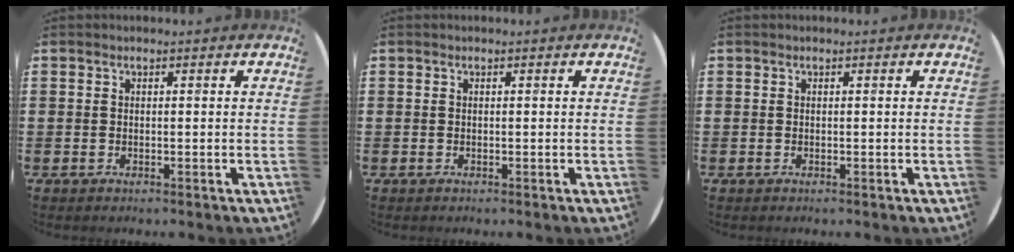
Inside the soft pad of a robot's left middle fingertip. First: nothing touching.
{"total": 0.0}
{"total": 0.0}